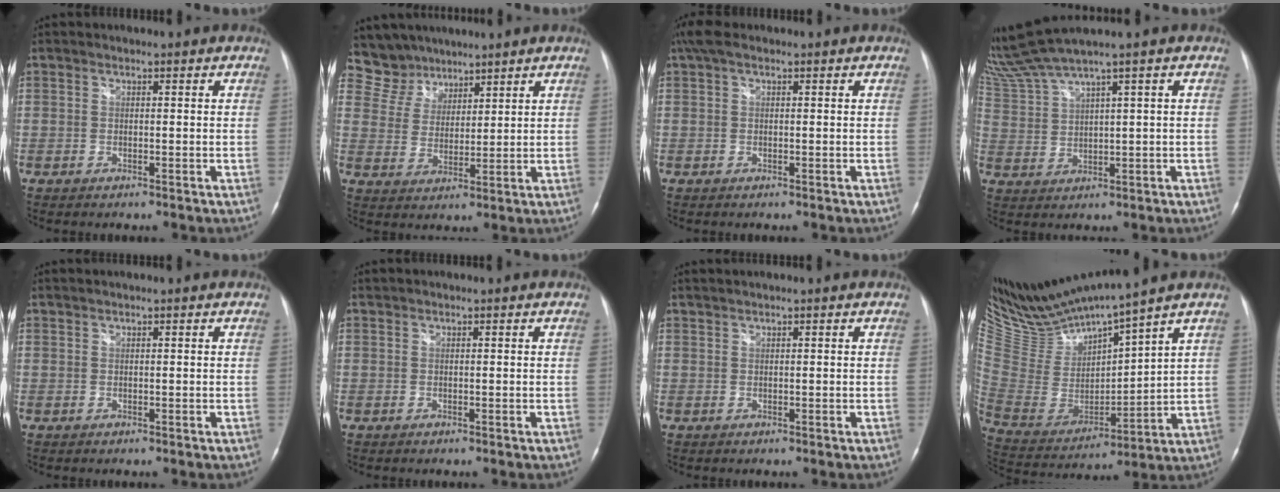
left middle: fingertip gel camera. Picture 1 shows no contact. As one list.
[{"total": 6.7, "force": [5.8, 3.2, -0.6], "torque": [0.006, 0.012, 0.121]}, {"total": 3.1, "force": [1.9, 1.1, 2.2], "torque": [-0.056, 0.034, 0.037]}, {"total": 6.4, "force": [5.5, -1.9, 2.7], "torque": [-0.074, 0.008, 0.124]}, {"total": 0.8, "force": [0.8, -0.1, 0.4], "torque": [-0.010, 0.012, 0.020]}, {"total": 0.0}, {"total": 1.5, "force": [1.3, -0.1, 0.7], "torque": [-0.016, 0.015, 0.028]}, {"total": 14.5, "force": [13.6, -0.7, 4.9], "torque": [-0.113, -0.019, 0.281]}]